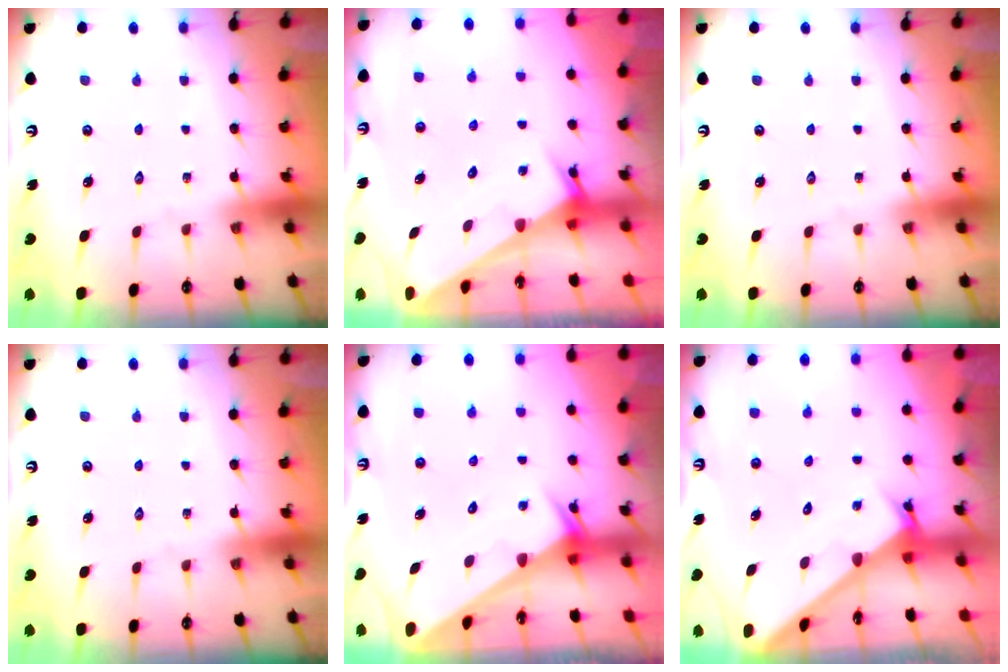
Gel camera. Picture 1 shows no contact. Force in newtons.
{"total": 2.4, "press": 2.4, "slide": 0.1}
{"total": 0.0}
{"total": 0.0}
{"total": 2.4, "press": 2.4, "slide": 0.0}
{"total": 2.4, "press": 2.4, "slide": 0.1}